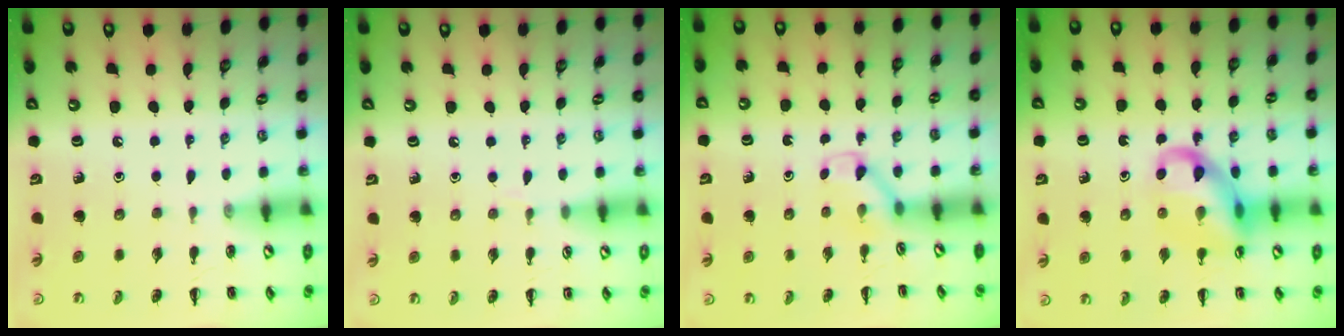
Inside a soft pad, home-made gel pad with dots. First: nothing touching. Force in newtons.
{"total": 3.0, "press": 2.8, "slide": 1.0}
{"total": 2.6, "press": 2.4, "slide": 0.9}
{"total": 13.7, "press": 13.4, "slide": 2.8}